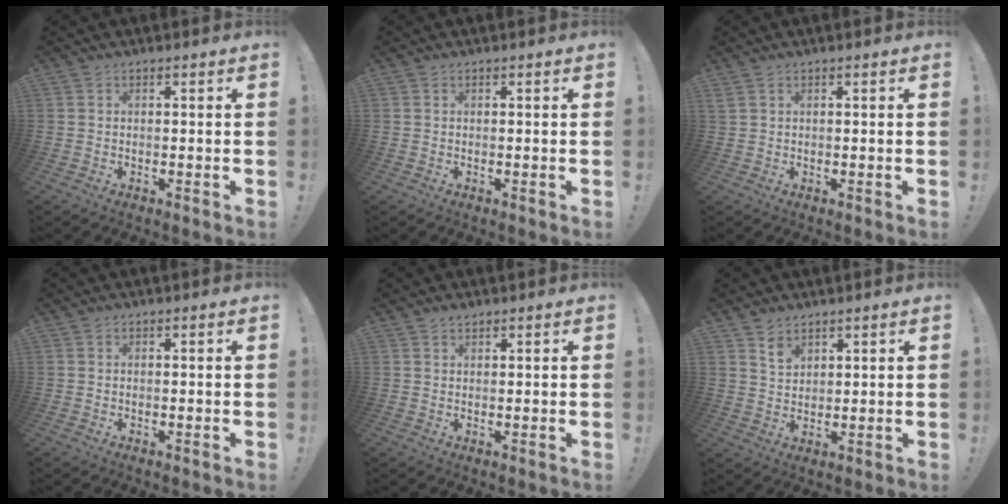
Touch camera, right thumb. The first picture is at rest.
{"total": 0.0}
{"total": 0.9, "force": [0.6, 0.5, 0.6], "torque": [-0.016, 0.005, 0.012]}
{"total": 0.0}
{"total": 1.1, "force": [1.0, 0.3, 0.4], "torque": [-0.007, -0.002, 0.018]}
{"total": 4.0, "force": [3.1, 2.1, 1.3], "torque": [-0.016, -0.021, 0.058]}